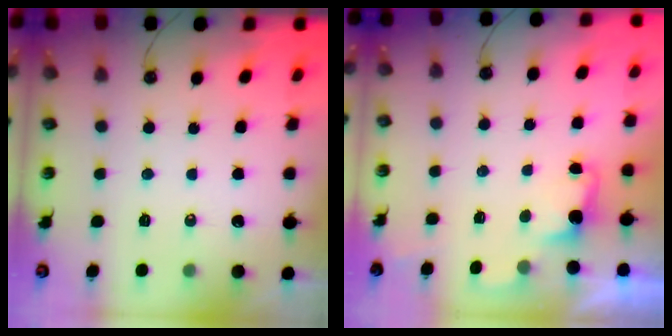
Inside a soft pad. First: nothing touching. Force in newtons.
{"total": 1.4, "press": 1.1, "slide": 0.8}